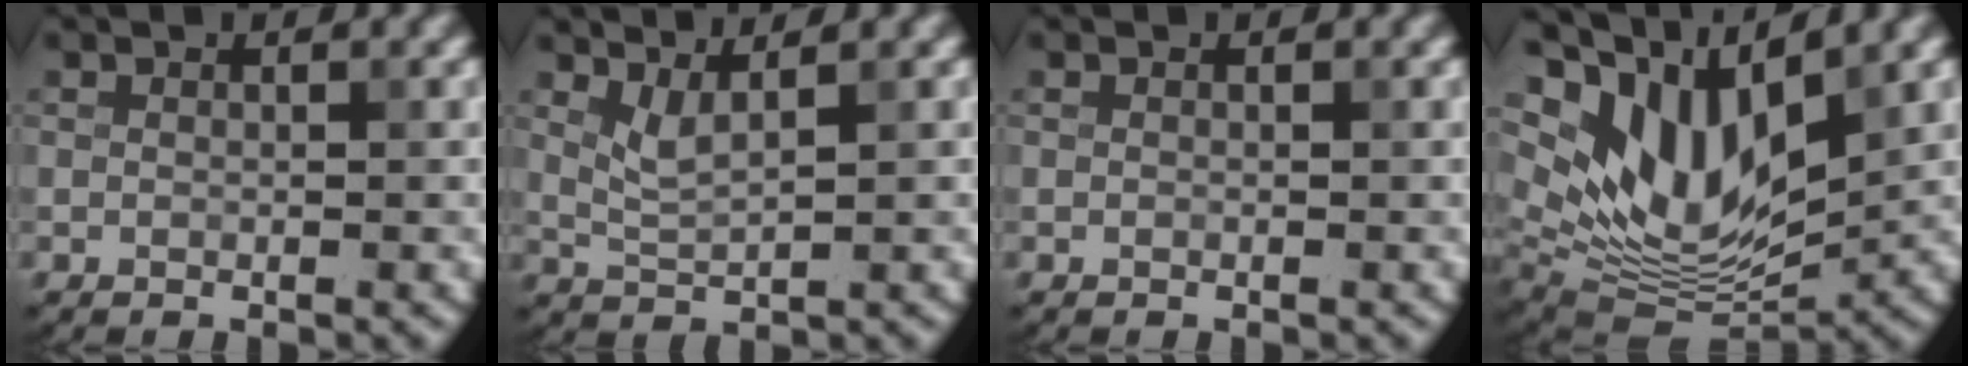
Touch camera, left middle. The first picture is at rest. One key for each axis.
{"total": 2.0, "fx": 1.3, "fy": 0.4, "fz": 1.5, "tx": -0.034, "ty": -0.008, "tz": 0.031}
{"total": 0.0}
{"total": 11.1, "fx": 5.5, "fy": 5.0, "fz": 8.2, "tx": -0.163, "ty": -0.006, "tz": 0.111}